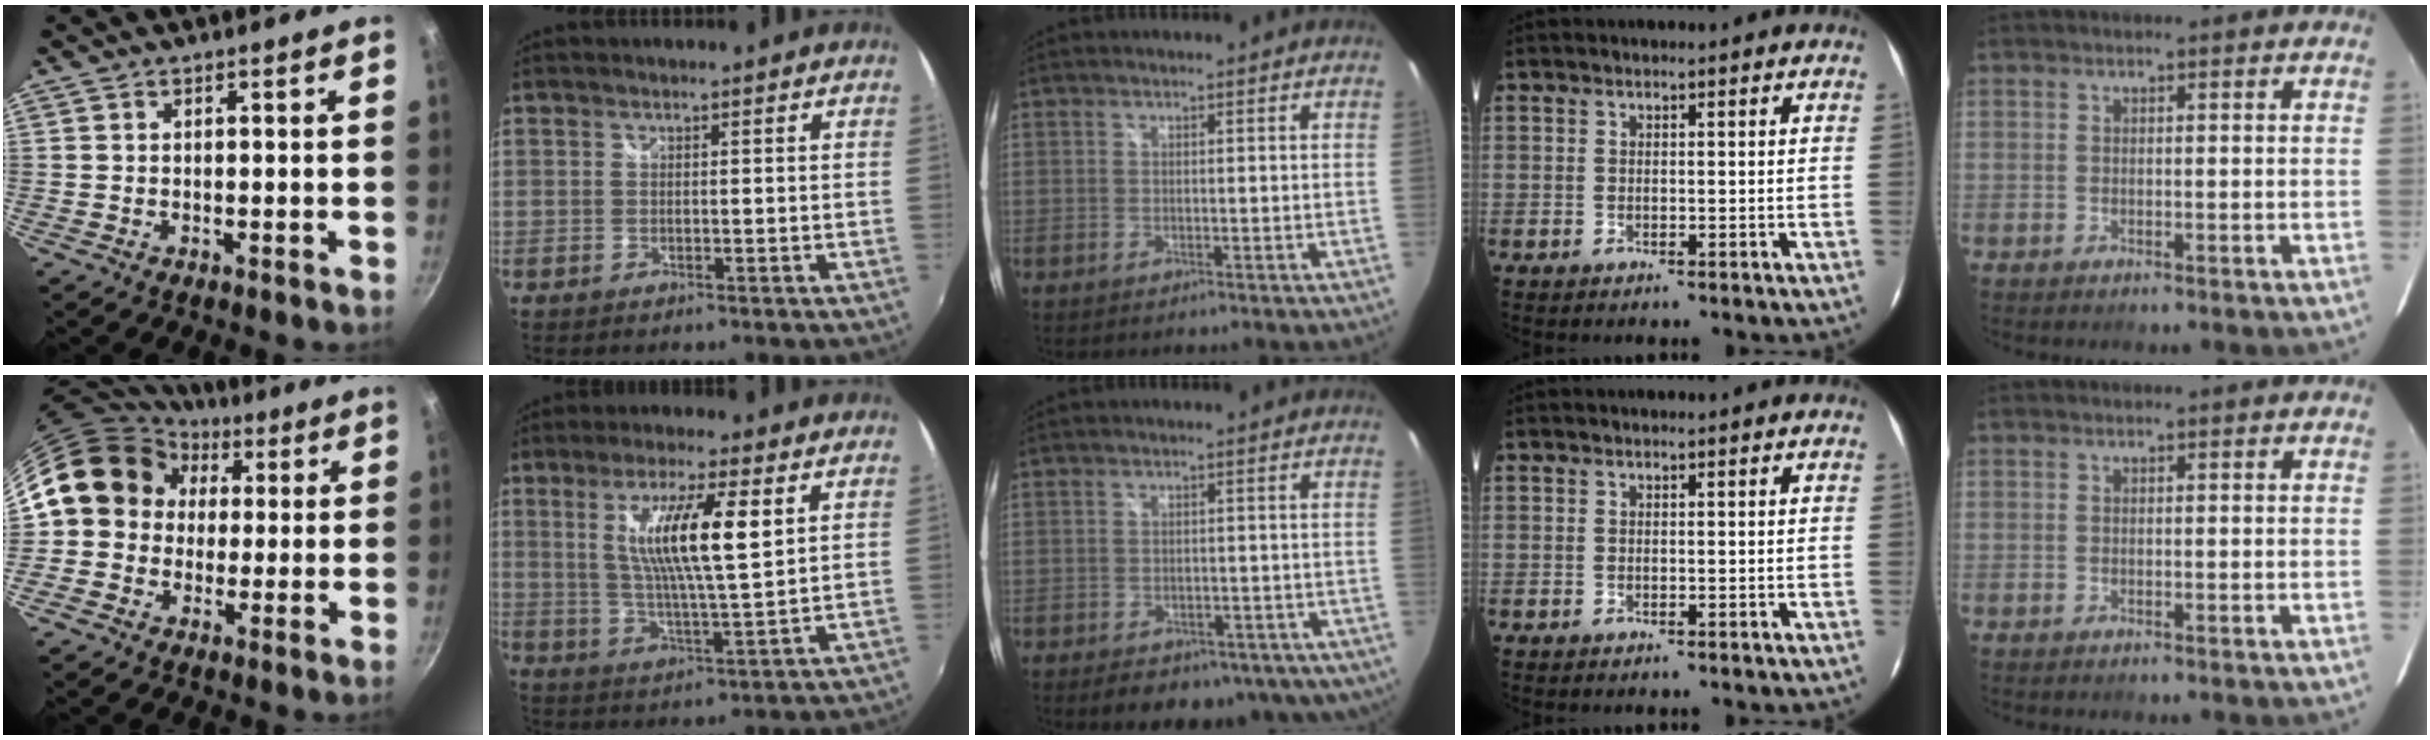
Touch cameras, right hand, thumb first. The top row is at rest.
{"thumb": {"total": 14.9, "force": [3.1, 12.9, 6.7], "torque": [-0.091, 0.028, 0.040]}, "index": {"total": 12.0, "force": [3.8, 1.1, 11.3], "torque": [-0.202, -0.007, 0.070]}, "middle": {"total": 13.3, "force": [-7.9, 8.0, 7.1], "torque": [-0.128, -0.009, -0.085]}}